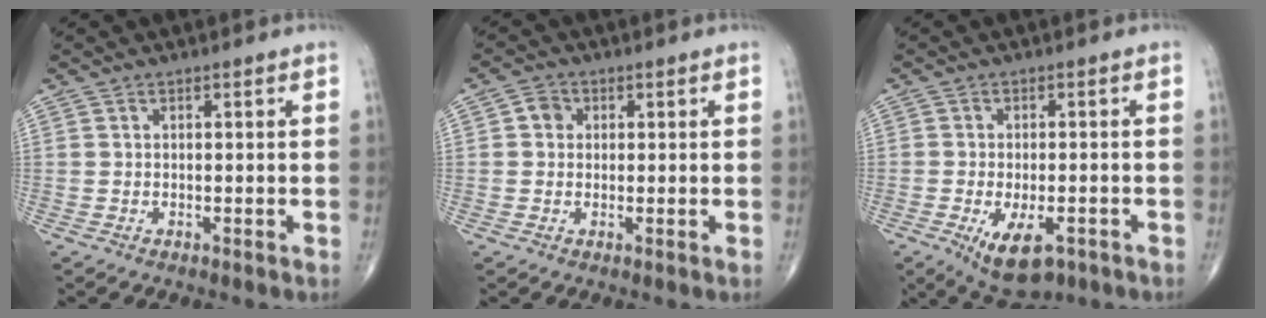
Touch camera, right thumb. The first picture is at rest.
{"total": 2.7, "force": [0.4, 2.4, 1.1], "torque": [-0.004, 0.003, 0.001]}
{"total": 8.8, "force": [-4.0, 4.2, 6.7], "torque": [-0.104, 0.001, -0.054]}